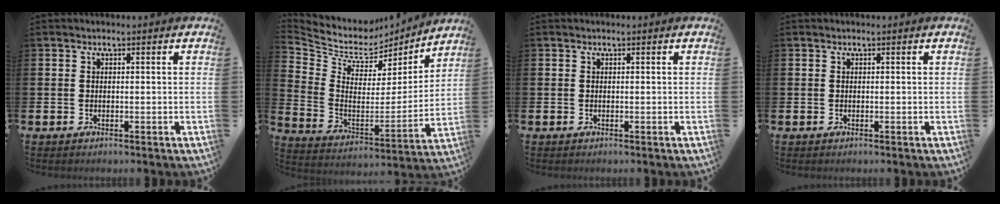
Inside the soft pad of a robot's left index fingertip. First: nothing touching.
{"total": 7.3, "force": [6.5, 3.1, 1.1], "torque": [-0.068, -0.053, 0.110]}
{"total": 0.0}
{"total": 0.0}